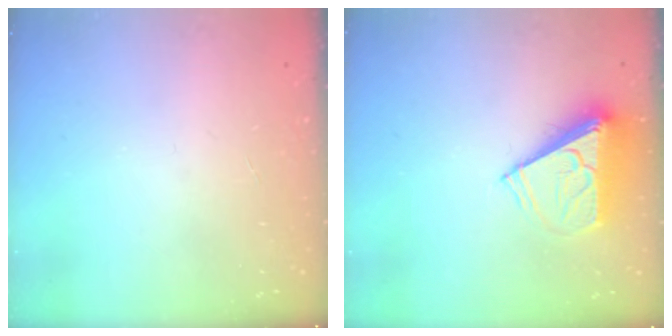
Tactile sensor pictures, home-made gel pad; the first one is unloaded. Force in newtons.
{"total": 7.7, "press": 7.7, "slide": 0.5}